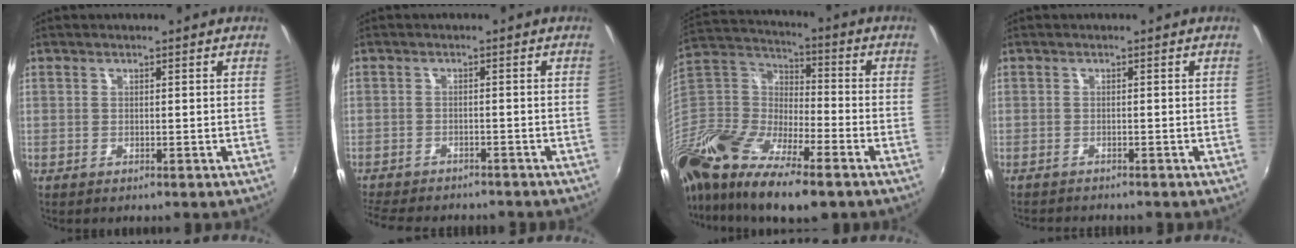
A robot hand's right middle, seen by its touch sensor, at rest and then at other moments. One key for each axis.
{"total": 10.5, "fx": -9.3, "fy": 3.2, "fz": 3.9, "tx": -0.101, "ty": -0.024, "tz": -0.142}
{"total": 24.8, "fx": -15.9, "fy": 9.4, "fz": 16.5, "tx": -0.357, "ty": -0.038, "tz": -0.297}
{"total": 2.8, "fx": -2.7, "fy": 0.4, "fz": 0.6, "tx": -0.023, "ty": -0.016, "tz": -0.046}